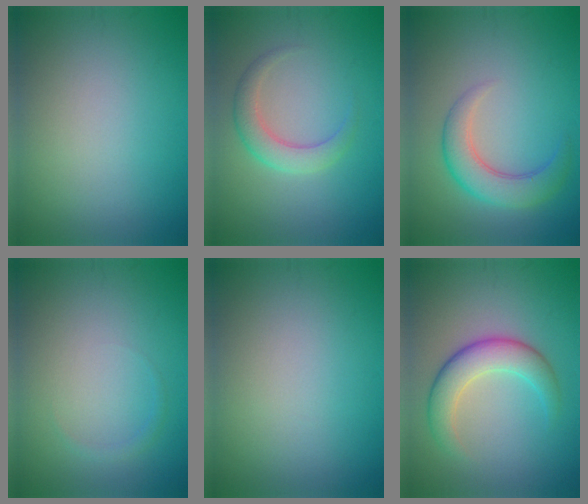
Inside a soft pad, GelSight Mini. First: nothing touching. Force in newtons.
{"total": 2.8, "press": 2.8, "slide": 0.2}
{"total": 4.2, "press": 4.2, "slide": 0.1}
{"total": 0.7, "press": 0.7, "slide": 0.1}
{"total": 0.0}
{"total": 4.6, "press": 4.6, "slide": 0.1}